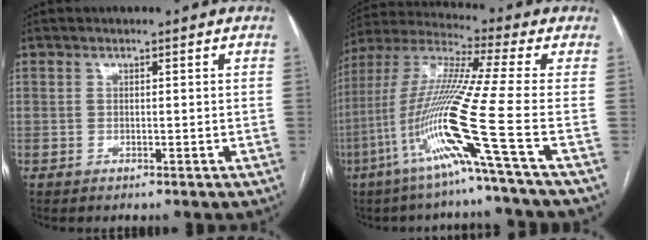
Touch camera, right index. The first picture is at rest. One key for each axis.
{"total": 17.9, "fx": -7.1, "fy": -2.6, "fz": 16.2, "tx": -0.345, "ty": -0.018, "tz": -0.145}